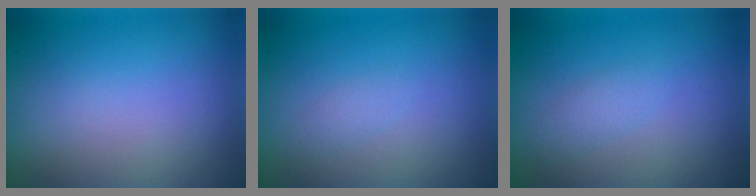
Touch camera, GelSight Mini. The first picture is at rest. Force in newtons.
{"total": 0.9, "press": 0.9, "slide": 0.0}
{"total": 1.3, "press": 1.3, "slide": 0.1}